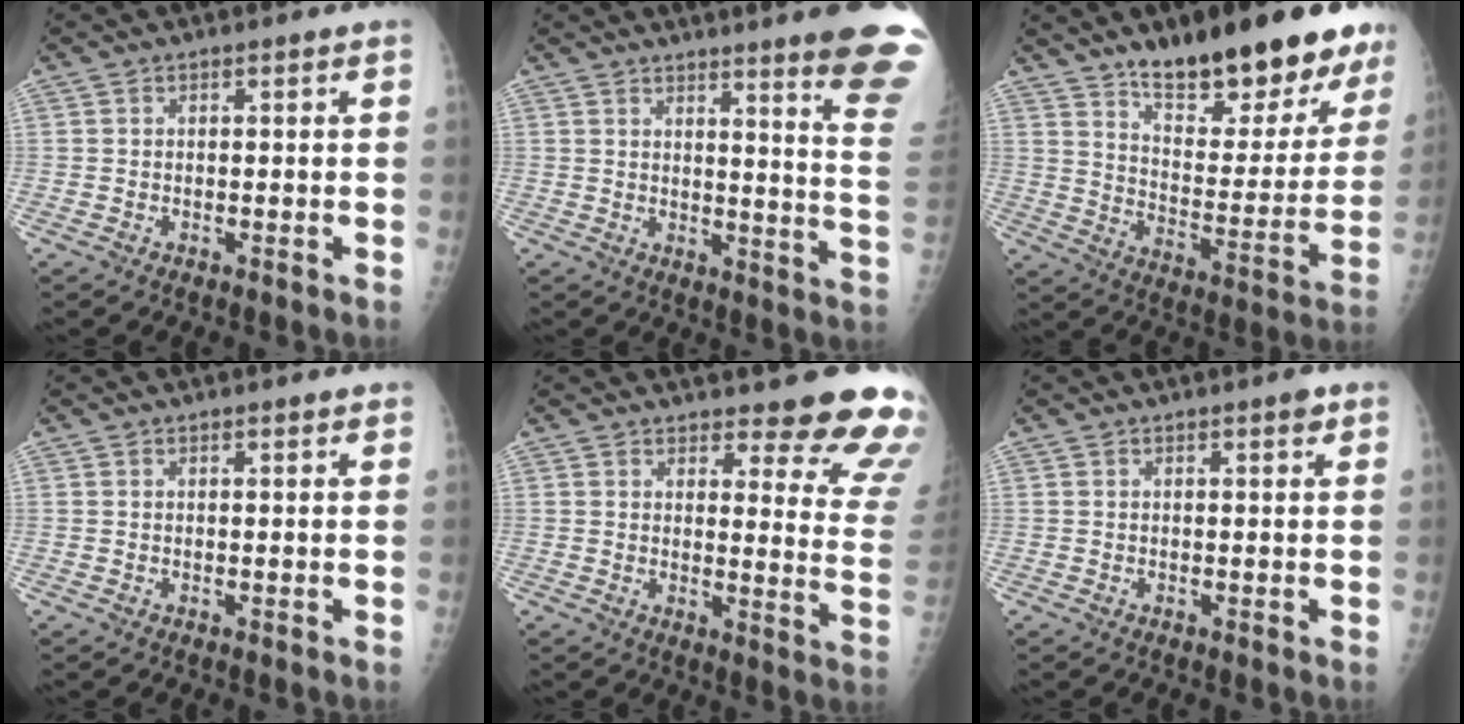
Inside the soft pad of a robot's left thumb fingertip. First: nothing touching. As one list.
[{"total": 16.0, "force": [12.0, 0.2, 10.6], "torque": [-0.107, -0.099, 0.135]}, {"total": 23.9, "force": [16.7, 7.8, 15.2], "torque": [-0.169, -0.092, 0.251]}, {"total": 1.1, "force": [0.8, 0.4, 0.6], "torque": [-0.007, -0.002, 0.009]}, {"total": 15.7, "force": [14.0, 3.5, 6.3], "torque": [-0.027, -0.124, 0.144]}, {"total": 1.5, "force": [0.9, 0.4, 1.1], "torque": [-0.013, -0.002, 0.010]}]